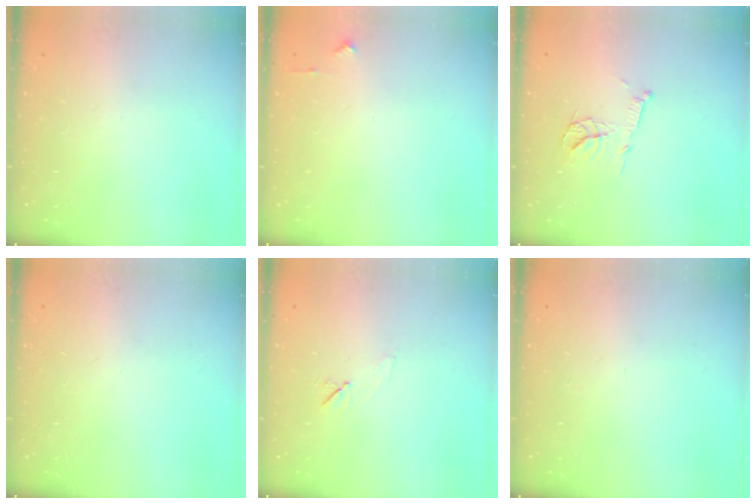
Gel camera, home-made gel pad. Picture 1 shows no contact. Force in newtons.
{"total": 3.0, "press": 3.0, "slide": 0.4}
{"total": 11.7, "press": 11.7, "slide": 0.7}
{"total": 0.0}
{"total": 5.2, "press": 4.7, "slide": 2.1}
{"total": 0.0}